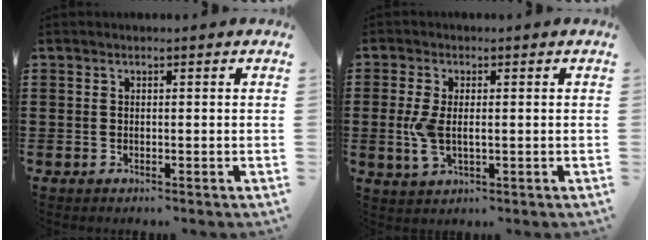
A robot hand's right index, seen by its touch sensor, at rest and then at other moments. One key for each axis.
{"total": 4.5, "fx": -0.2, "fy": 2.3, "fz": 3.9, "tx": -0.095, "ty": -0.003, "tz": -0.009}